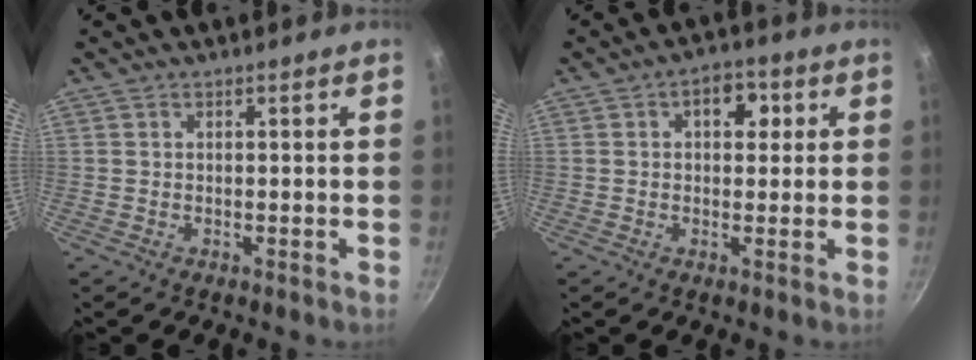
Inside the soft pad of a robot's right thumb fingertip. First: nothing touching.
{"total": 5.8, "force": [1.6, 3.8, 4.1], "torque": [-0.025, 0.000, 0.015]}